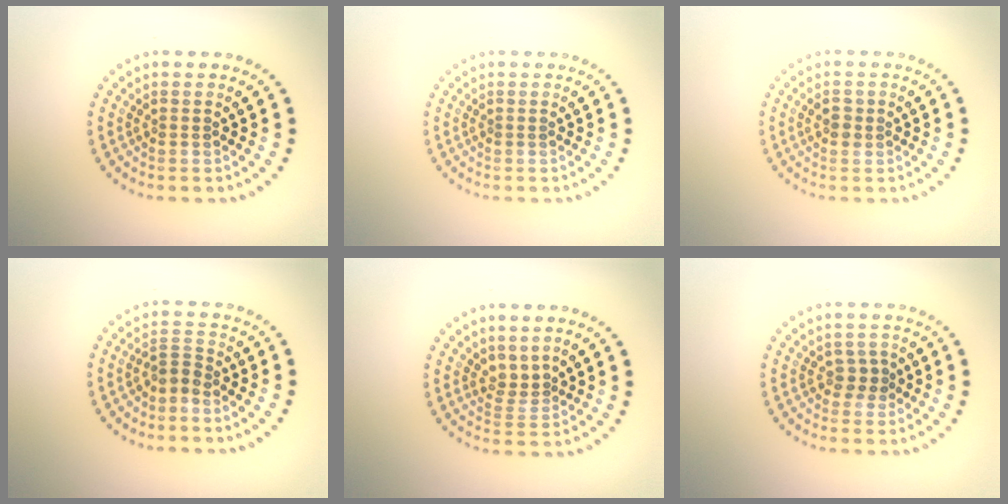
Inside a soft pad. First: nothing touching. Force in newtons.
{"total": 0.0}
{"total": 1.4, "press": 1.3, "slide": 0.4}
{"total": 1.8, "press": 1.3, "slide": 1.1}
{"total": 1.9, "press": 1.2, "slide": 1.5}
{"total": 1.5, "press": 1.3, "slide": 0.6}